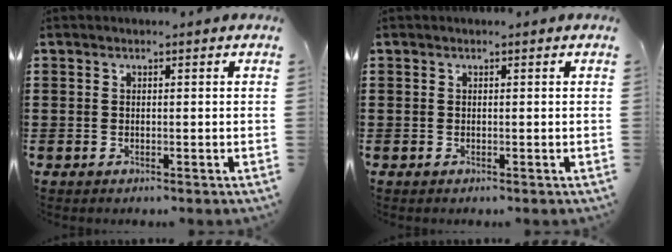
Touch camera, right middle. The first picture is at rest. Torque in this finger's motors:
{"motor_torque": [0.00, 0.00, 0.04, -0.01]}